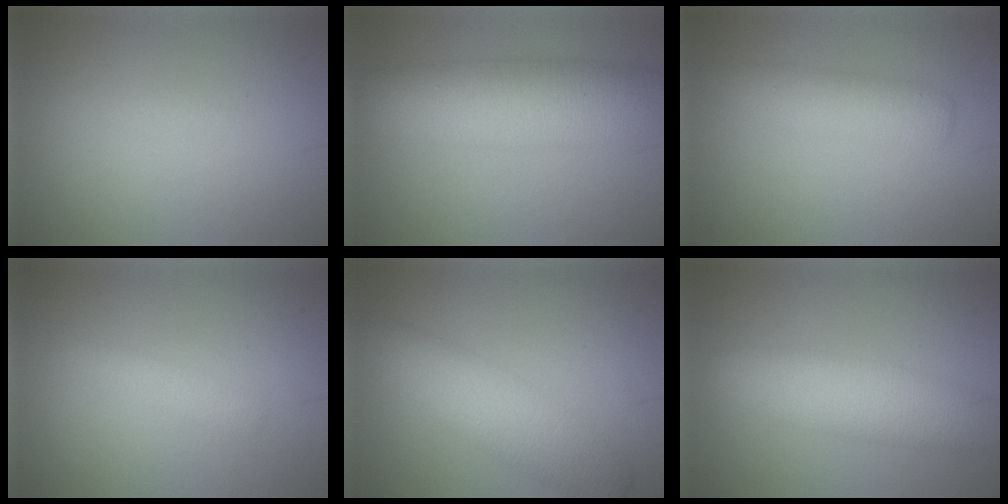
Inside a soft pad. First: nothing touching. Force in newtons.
{"total": 8.2, "press": 8.2, "slide": 0.2}
{"total": 2.8, "press": 2.7, "slide": 0.2}
{"total": 1.4, "press": 1.4, "slide": 0.1}
{"total": 5.4, "press": 5.4, "slide": 0.2}
{"total": 5.8, "press": 5.8, "slide": 0.4}